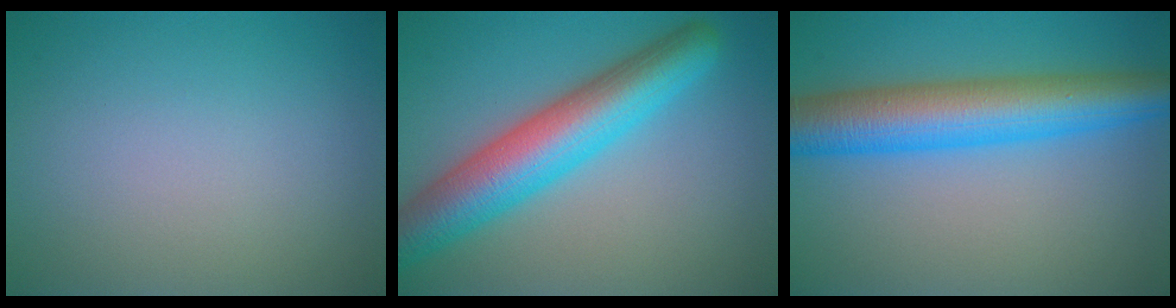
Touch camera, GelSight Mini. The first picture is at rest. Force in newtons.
{"total": 8.3, "press": 8.3, "slide": 0.2}
{"total": 8.6, "press": 8.6, "slide": 0.1}